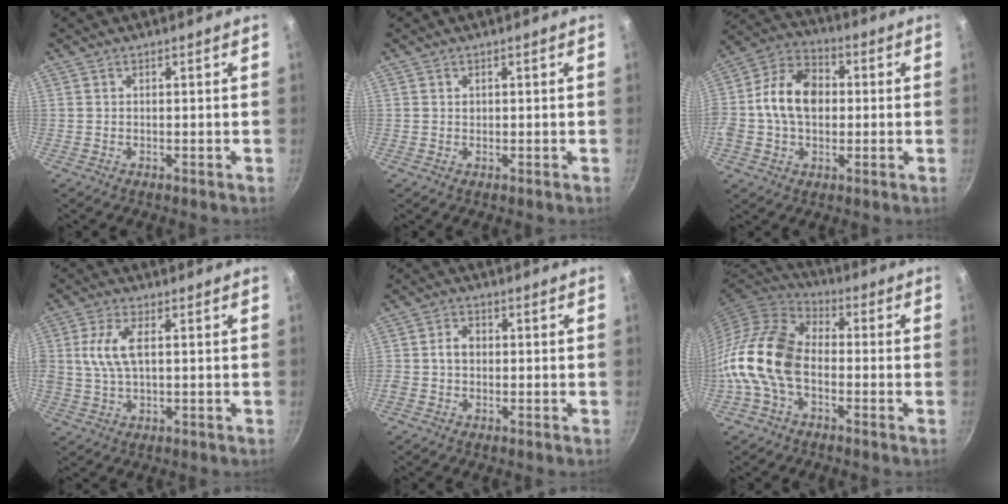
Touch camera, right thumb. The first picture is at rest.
{"total": 0.8, "force": [0.3, 0.7, 0.3], "torque": [0.000, 0.000, 0.004]}
{"total": 13.8, "force": [0.3, 9.9, 9.5], "torque": [-0.141, 0.026, -0.014]}
{"total": 7.5, "force": [1.1, 3.8, 6.4], "torque": [-0.130, 0.009, 0.019]}
{"total": 3.7, "force": [-0.2, 3.0, 2.1], "torque": [-0.025, 0.012, -0.009]}
{"total": 13.8, "force": [-3.3, 8.9, 10.0], "torque": [-0.174, 0.036, -0.086]}